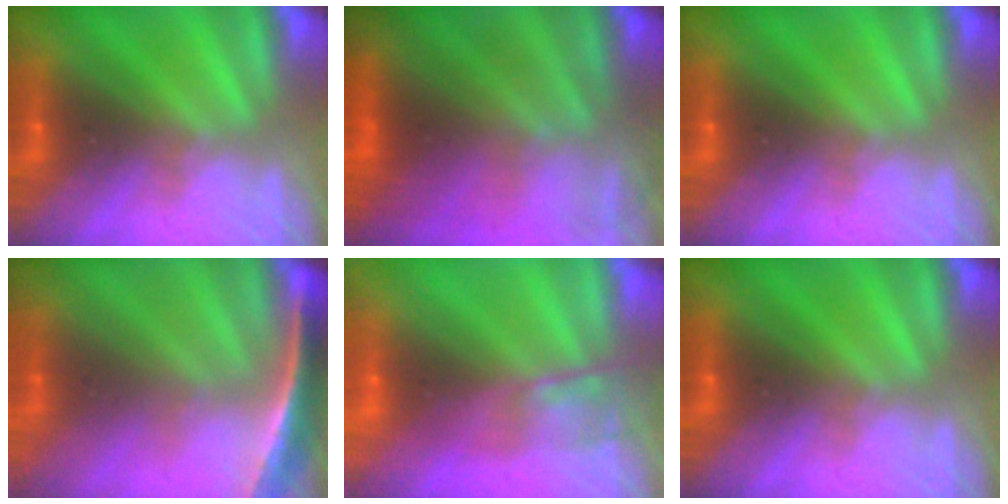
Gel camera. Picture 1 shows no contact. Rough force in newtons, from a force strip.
{"total": 7.0}
{"total": 0.0}
{"total": 1.2}
{"total": 7.3}
{"total": 0.0}